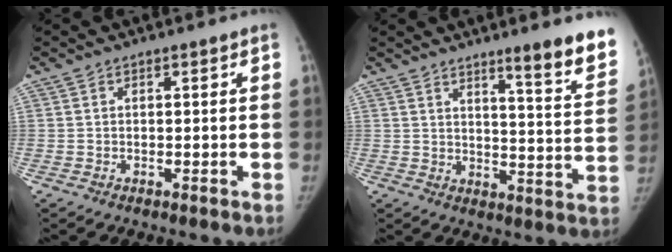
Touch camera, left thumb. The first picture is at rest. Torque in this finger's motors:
{"motor_torque": [1.31, -0.05, 1.17, -1.04, 0.11]}